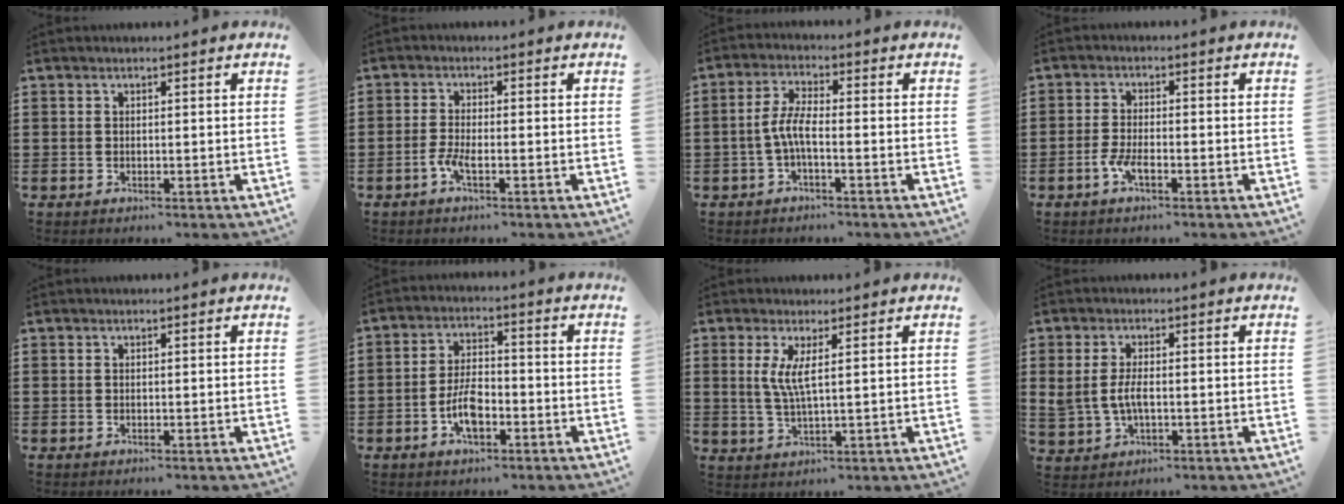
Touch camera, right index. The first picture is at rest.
{"total": 2.9, "force": [-1.4, 0.5, 2.5], "torque": [-0.063, -0.009, -0.031]}
{"total": 4.6, "force": [-1.5, 1.0, 4.2], "torque": [-0.103, -0.005, -0.037]}
{"total": 3.5, "force": [-1.9, 0.9, 2.8], "torque": [-0.068, -0.005, -0.040]}
{"total": 0.0}
{"total": 6.0, "force": [-2.3, 2.7, 4.8], "torque": [-0.108, 0.002, -0.047]}
{"total": 4.2, "force": [1.1, 0.4, 4.0], "torque": [-0.090, -0.006, 0.015]}
{"total": 4.0, "force": [-0.2, 2.1, 3.4], "torque": [-0.080, 0.000, -0.009]}